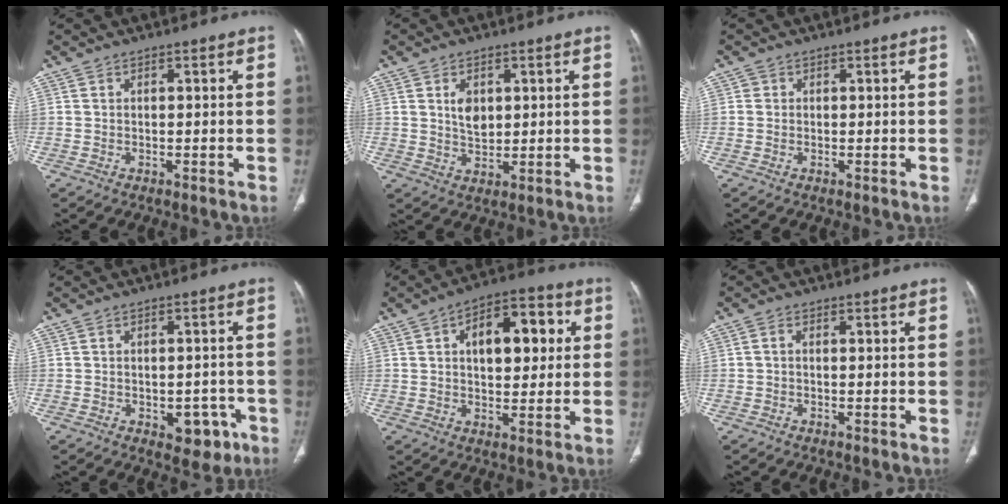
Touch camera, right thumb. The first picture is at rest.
{"total": 4.8, "force": [1.4, 3.2, 3.3], "torque": [-0.041, -0.012, 0.029]}
{"total": 0.7, "force": [0.1, 0.7, 0.1], "torque": [0.003, 0.003, 0.002]}
{"total": 6.3, "force": [-2.6, 4.1, 3.9], "torque": [-0.018, 0.015, -0.027]}
{"total": 13.4, "force": [3.3, 7.3, 10.8], "torque": [-0.122, 0.015, 0.046]}
{"total": 0.8, "force": [-0.1, 0.6, 0.6], "torque": [-0.009, 0.001, -0.005]}